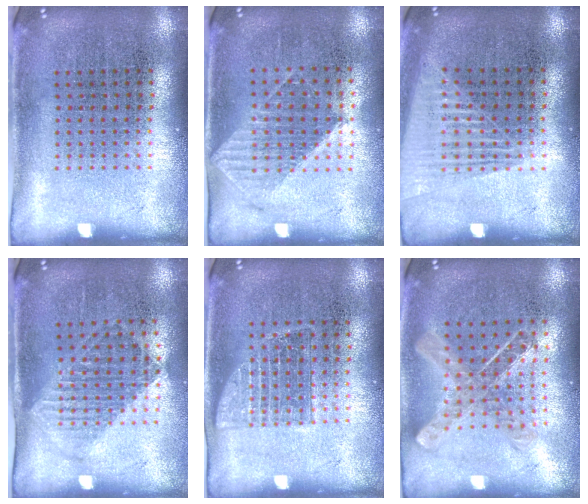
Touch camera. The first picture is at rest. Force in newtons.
{"total": 1.1, "press": 1.0, "slide": 0.3}
{"total": 1.3, "press": 1.3, "slide": 0.4}
{"total": 1.2, "press": 1.1, "slide": 0.6}
{"total": 1.0, "press": 1.0, "slide": 0.2}
{"total": 1.0, "press": 1.0, "slide": 0.2}